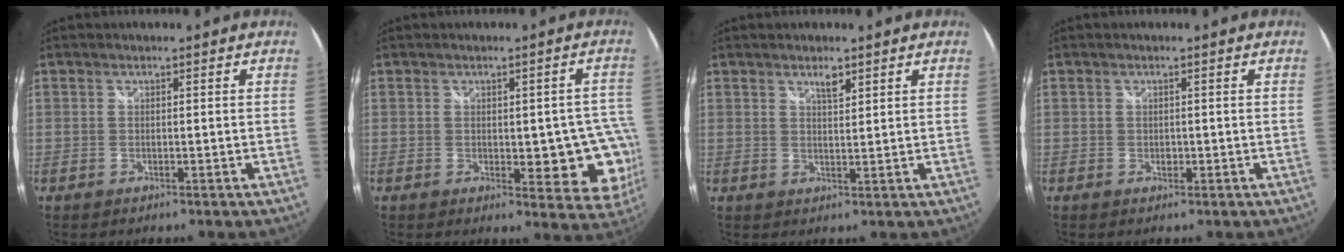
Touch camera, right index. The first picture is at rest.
{"total": 10.4, "force": [-1.7, 4.8, 9.1], "torque": [-0.090, 0.000, -0.012]}
{"total": 2.3, "force": [1.7, 0.7, 1.5], "torque": [-0.023, 0.001, 0.028]}
{"total": 0.9, "force": [-0.2, 0.8, 0.2], "torque": [-0.003, -0.003, -0.003]}